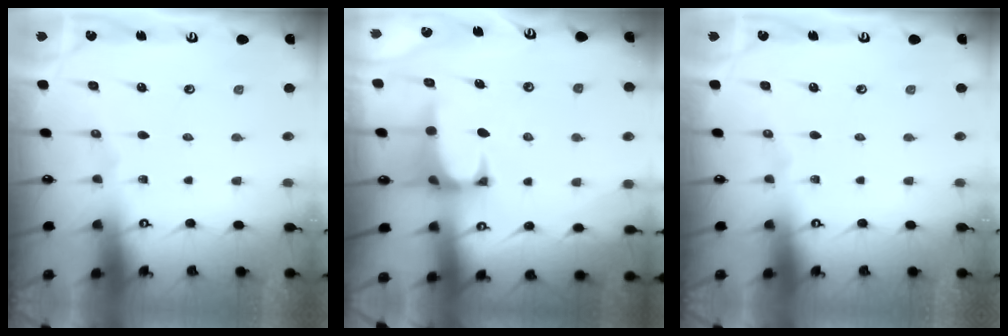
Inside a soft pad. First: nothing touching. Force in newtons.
{"total": 1.0, "press": 0.5, "slide": 0.9}
{"total": 0.0}